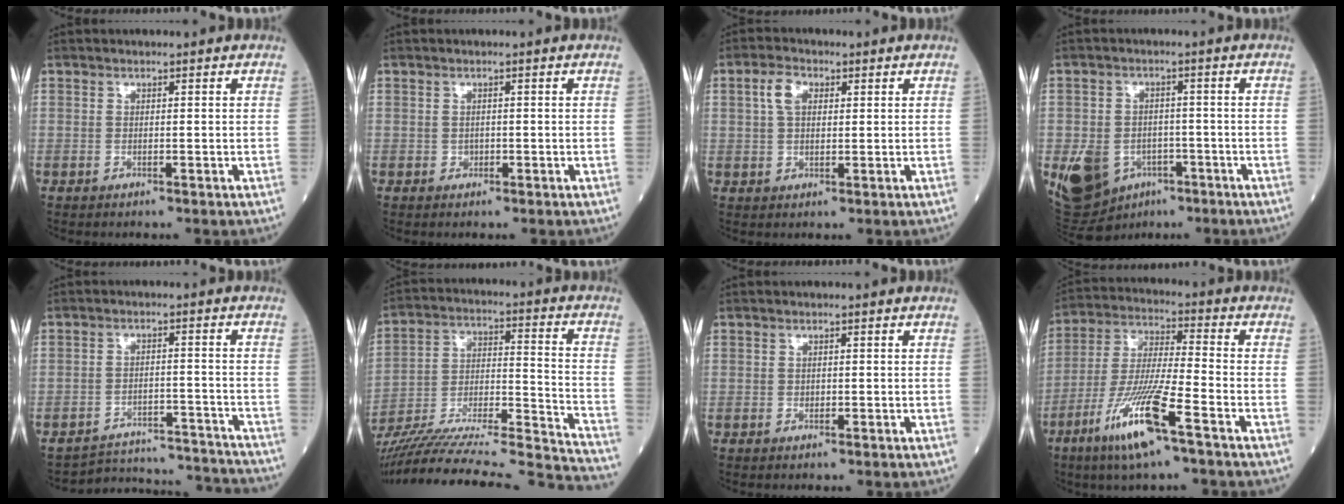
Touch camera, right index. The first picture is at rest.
{"total": 0.7, "force": [-0.2, 0.6, 0.2], "torque": [-0.003, 0.002, -0.003]}
{"total": 3.8, "force": [1.3, 2.2, 2.8], "torque": [-0.062, 0.011, 0.027]}
{"total": 14.2, "force": [-5.5, 11.2, 6.8], "torque": [-0.161, 0.003, -0.076]}
{"total": 14.1, "force": [-14.0, 1.2, 0.2], "torque": [0.009, 0.026, -0.180]}
{"total": 32.5, "force": [-30.2, 0.2, 12.2], "torque": [-0.157, -0.031, -0.442]}
{"total": 0.5, "force": [-0.1, 0.5, 0.3], "torque": [0.000, 0.001, -0.001]}
{"total": 13.1, "force": [-7.1, 0.5, 11.0], "torque": [-0.227, -0.025, -0.136]}